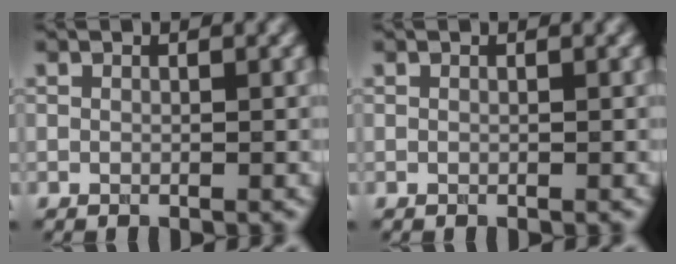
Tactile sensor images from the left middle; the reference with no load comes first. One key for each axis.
{"total": 0.0}